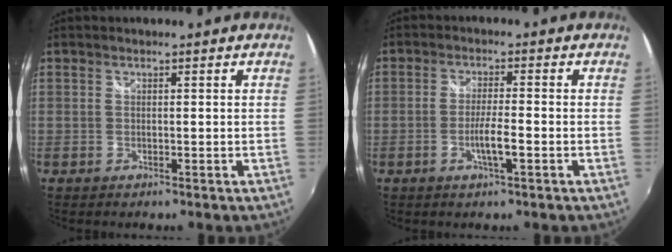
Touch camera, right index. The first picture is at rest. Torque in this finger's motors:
{"motor_torque": [0.80, -0.25, 0.32, 0.09]}